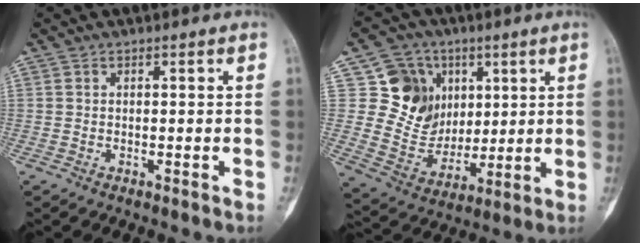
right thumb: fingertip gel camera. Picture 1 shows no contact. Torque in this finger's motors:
{"motor_torque": [-0.24, 0.87, -0.09, 0.18, 0.04]}